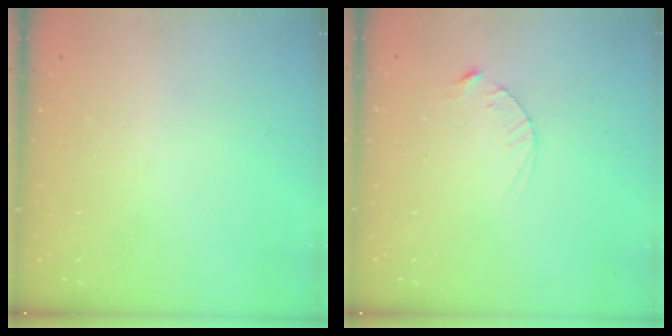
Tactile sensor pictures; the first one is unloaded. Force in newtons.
{"total": 2.5, "press": 2.5, "slide": 0.4}